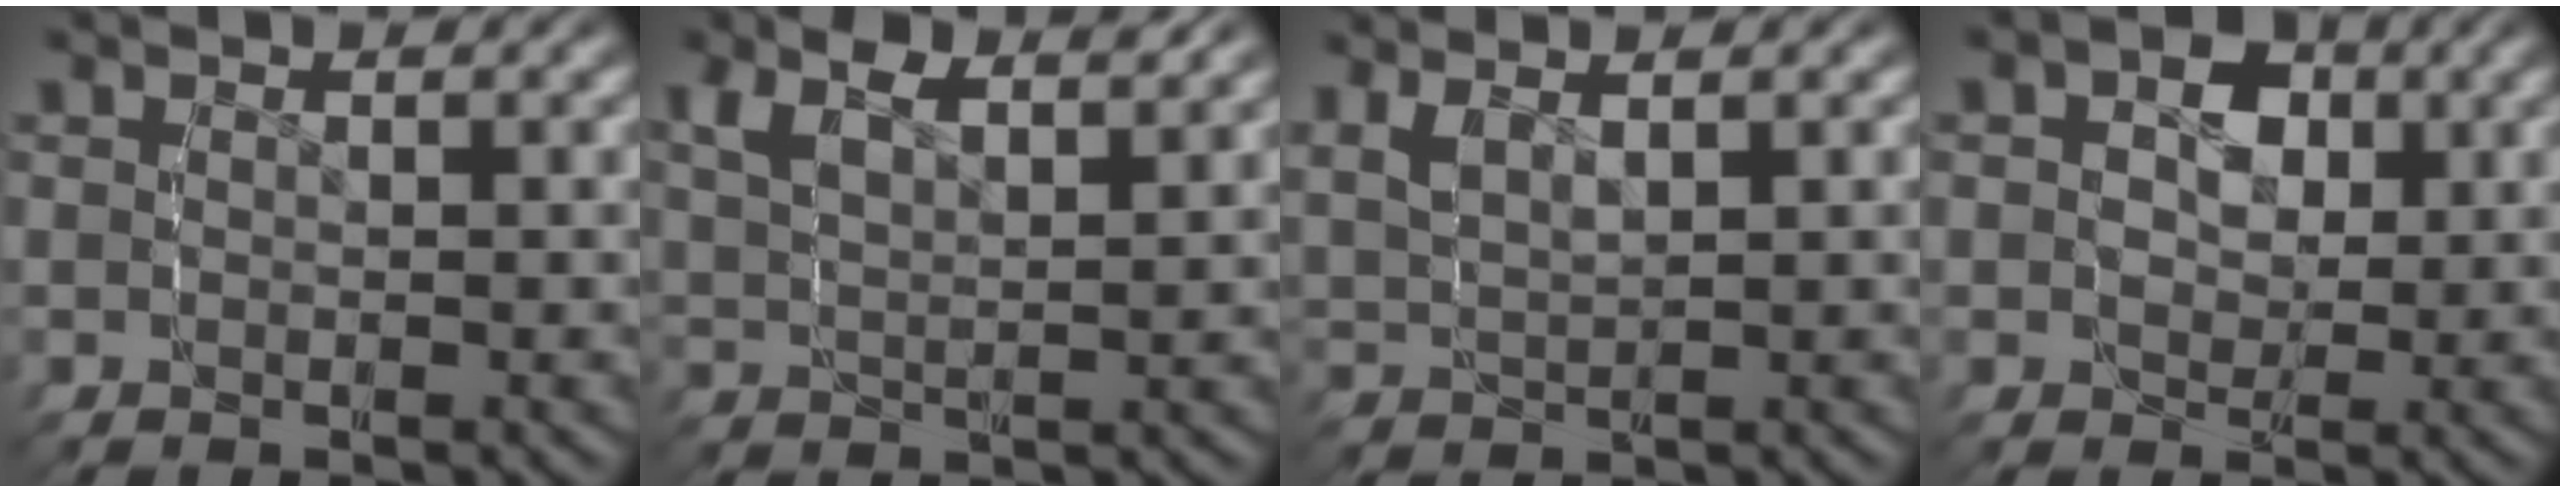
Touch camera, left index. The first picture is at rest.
{"total": 4.1, "force": [3.0, 1.3, 2.4], "torque": [-0.051, 0.002, 0.058]}
{"total": 2.8, "force": [2.1, 1.0, 1.5], "torque": [-0.037, 0.006, 0.042]}
{"total": 3.7, "force": [0.8, 3.0, 2.1], "torque": [-0.034, -0.010, 0.010]}